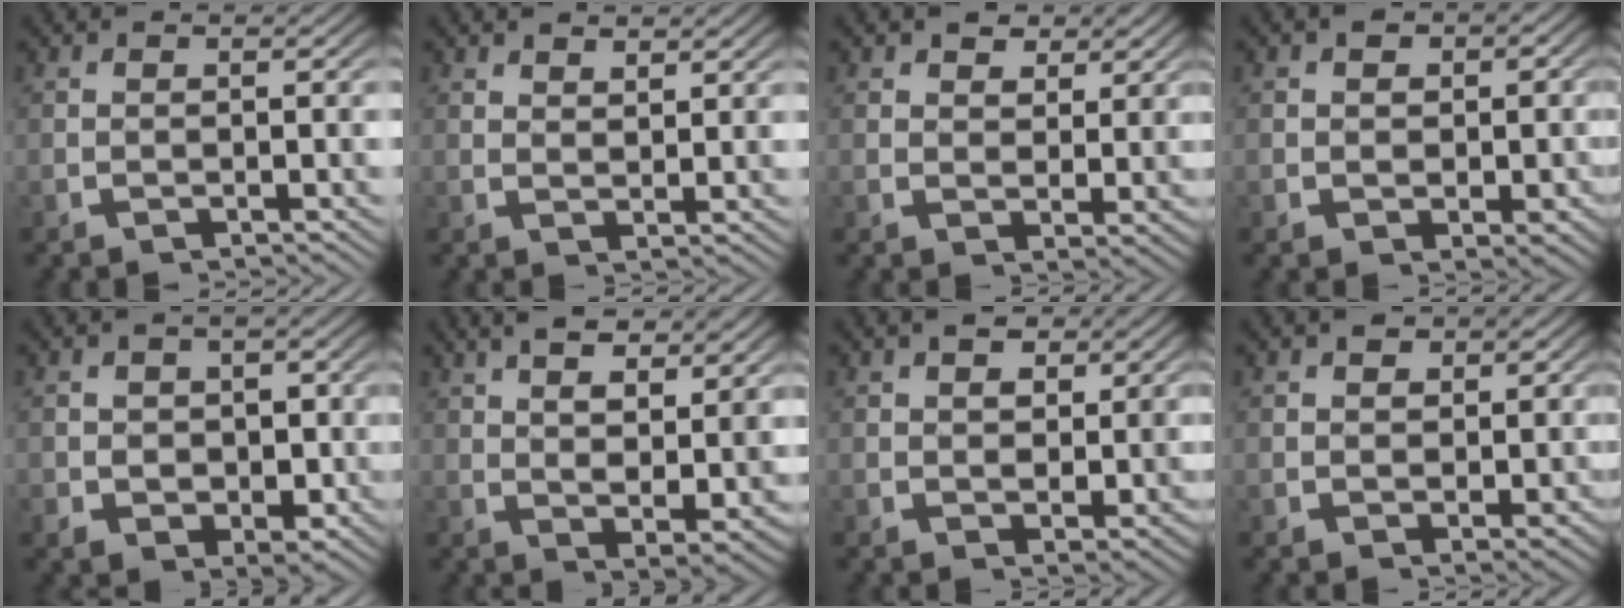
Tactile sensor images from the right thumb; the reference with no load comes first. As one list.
[{"total": 2.1, "force": [2.1, 0.3, 0.3], "torque": [-0.003, -0.006, 0.044]}, {"total": 3.8, "force": [2.3, 2.4, 1.8], "torque": [-0.028, -0.018, 0.047]}, {"total": 4.7, "force": [0.6, 4.0, 2.4], "torque": [-0.037, -0.021, 0.019]}, {"total": 5.4, "force": [-0.5, 4.4, 3.1], "torque": [-0.057, -0.029, 0.004]}, {"total": 5.8, "force": [2.5, 3.0, 4.3], "torque": [-0.063, -0.015, 0.052]}, {"total": 4.5, "force": [1.4, 3.3, 2.8], "torque": [-0.043, -0.024, 0.033]}, {"total": 4.2, "force": [0.8, 3.6, 2.0], "torque": [-0.030, -0.020, 0.022]}]